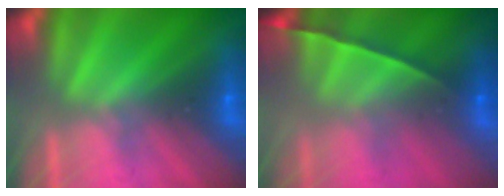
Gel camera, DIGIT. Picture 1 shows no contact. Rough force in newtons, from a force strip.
{"total": 1.5}